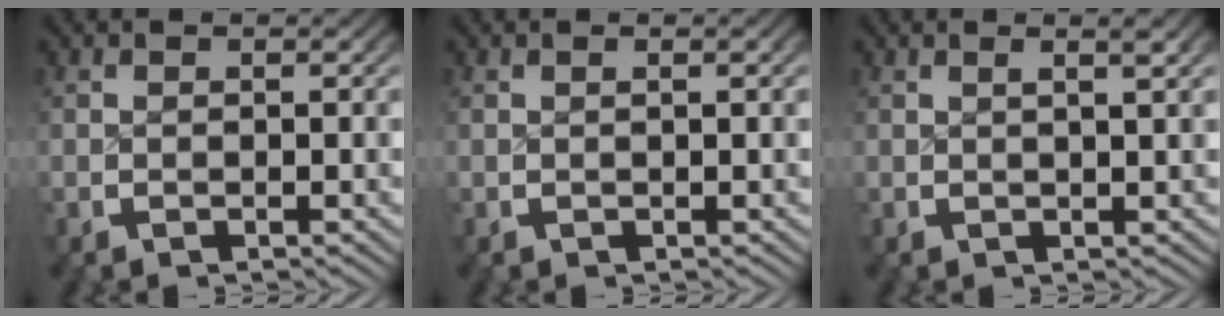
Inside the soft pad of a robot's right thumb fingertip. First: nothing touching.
{"total": 0.6, "force": [0.0, -0.1, 0.6], "torque": [-0.009, 0.003, 0.003]}
{"total": 1.7, "force": [0.8, 0.0, 1.6], "torque": [-0.021, 0.003, 0.014]}